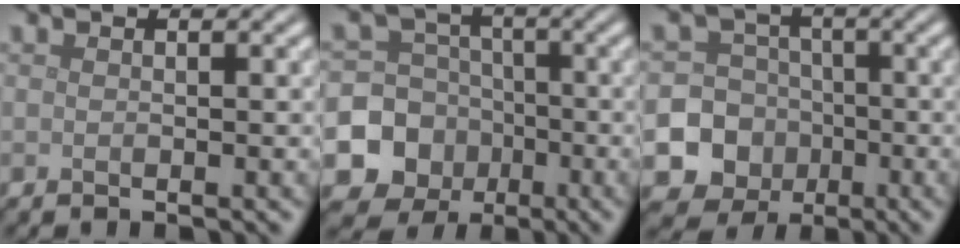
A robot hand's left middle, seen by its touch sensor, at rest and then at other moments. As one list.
[{"total": 9.7, "force": [-3.4, 8.9, 1.9], "torque": [-0.035, -0.021, -0.087]}, {"total": 13.5, "force": [-4.7, 12.4, 2.0], "torque": [-0.059, -0.032, -0.090]}]